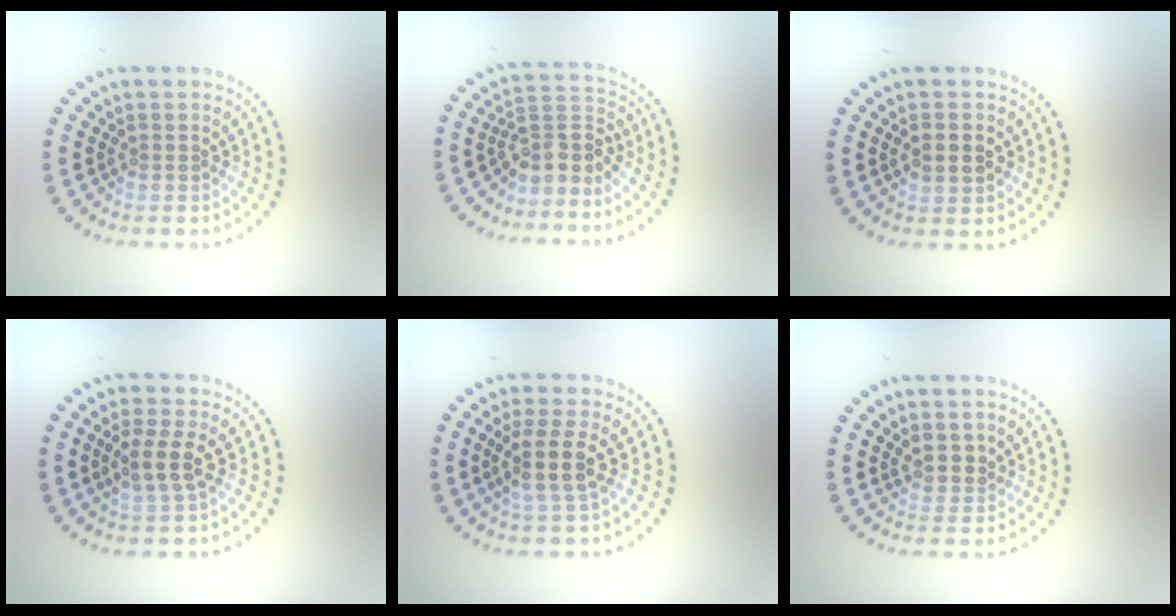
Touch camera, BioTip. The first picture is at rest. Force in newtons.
{"total": 3.3, "press": 2.5, "slide": 2.1}
{"total": 2.7, "press": 2.7, "slide": 0.2}
{"total": 3.2, "press": 3.1, "slide": 0.9}
{"total": 3.3, "press": 2.9, "slide": 1.7}
{"total": 1.8, "press": 1.5, "slide": 1.1}